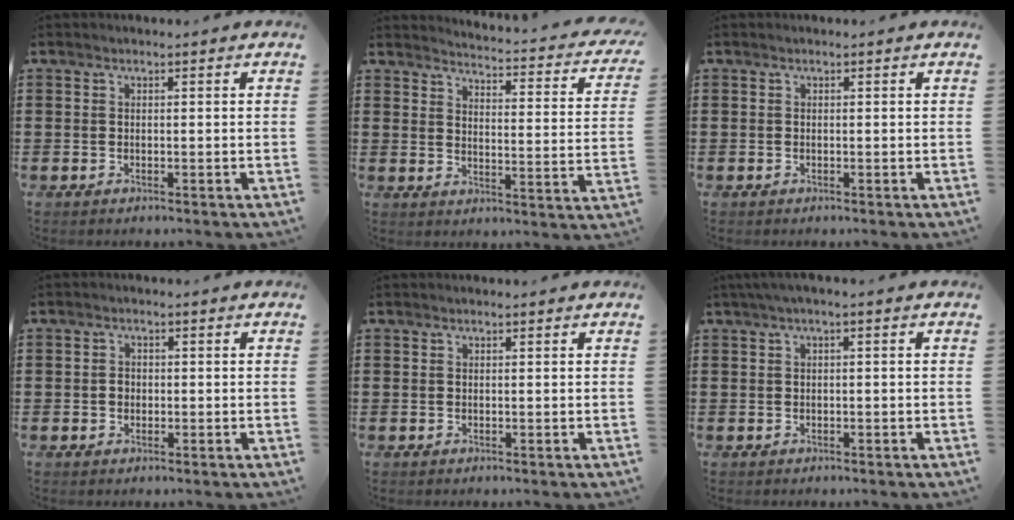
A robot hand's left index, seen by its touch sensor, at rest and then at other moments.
{"total": 2.6, "force": [2.5, -0.4, 0.8], "torque": [-0.028, -0.034, 0.029]}
{"total": 0.0}
{"total": 1.5, "force": [-0.1, 1.2, 0.8], "torque": [-0.019, 0.007, -0.004]}
{"total": 0.0}
{"total": 1.3, "force": [-0.3, 0.2, 1.3], "torque": [-0.018, -0.004, -0.006]}